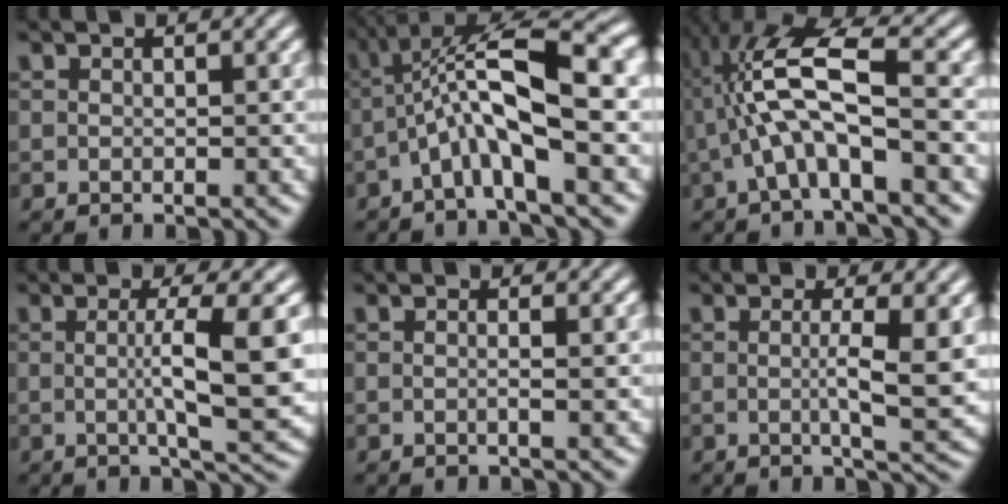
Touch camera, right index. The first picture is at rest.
{"total": 8.0, "force": [0.9, 2.4, 7.6], "torque": [-0.124, 0.004, 0.017]}
{"total": 7.2, "force": [1.2, 2.7, 6.6], "torque": [-0.130, 0.000, 0.022]}
{"total": 5.8, "force": [0.3, -0.5, 5.8], "torque": [-0.074, -0.001, 0.005]}
{"total": 1.1, "force": [-0.2, -0.6, 0.8], "torque": [-0.017, -0.002, -0.003]}
{"total": 3.6, "force": [0.4, -0.9, 3.5], "torque": [-0.048, -0.008, 0.006]}